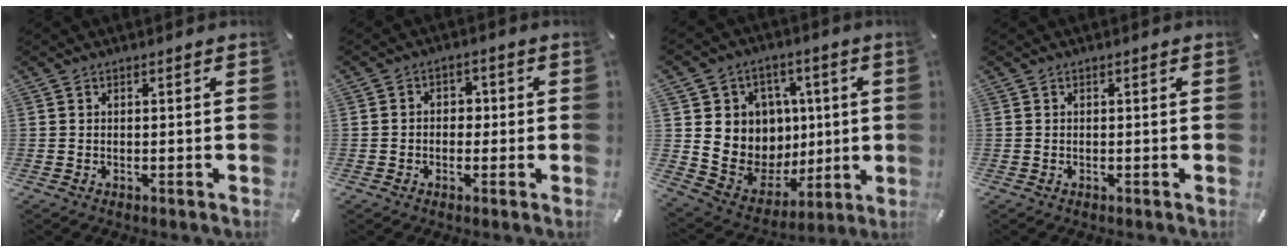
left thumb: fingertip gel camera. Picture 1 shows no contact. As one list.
[{"total": 3.6, "force": [-1.0, 3.1, 1.4], "torque": [-0.022, 0.009, -0.024]}, {"total": 11.8, "force": [0.9, 11.8, 1.1], "torque": [-0.016, -0.018, 0.043]}, {"total": 0.0}]